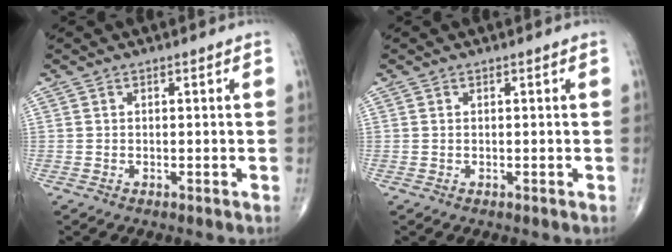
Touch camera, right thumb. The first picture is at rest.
{"total": 0.0}